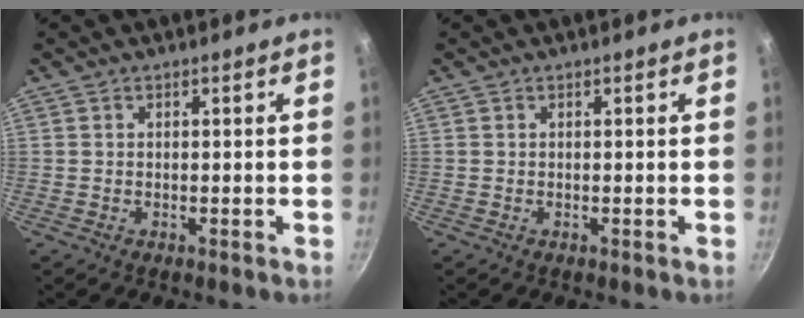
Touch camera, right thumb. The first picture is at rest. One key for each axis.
{"total": 0.0}